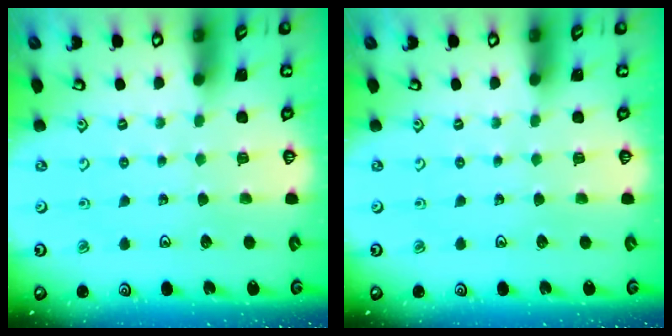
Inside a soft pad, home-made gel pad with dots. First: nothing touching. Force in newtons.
{"total": 0.0}